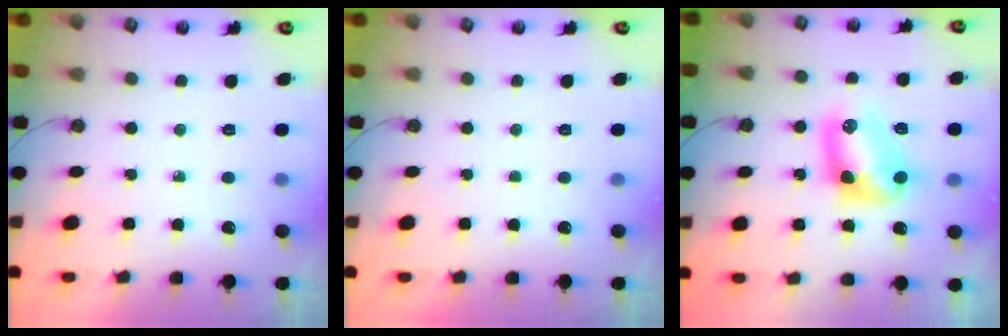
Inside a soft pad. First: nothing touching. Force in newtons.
{"total": 0.0}
{"total": 9.6, "press": 9.5, "slide": 1.2}